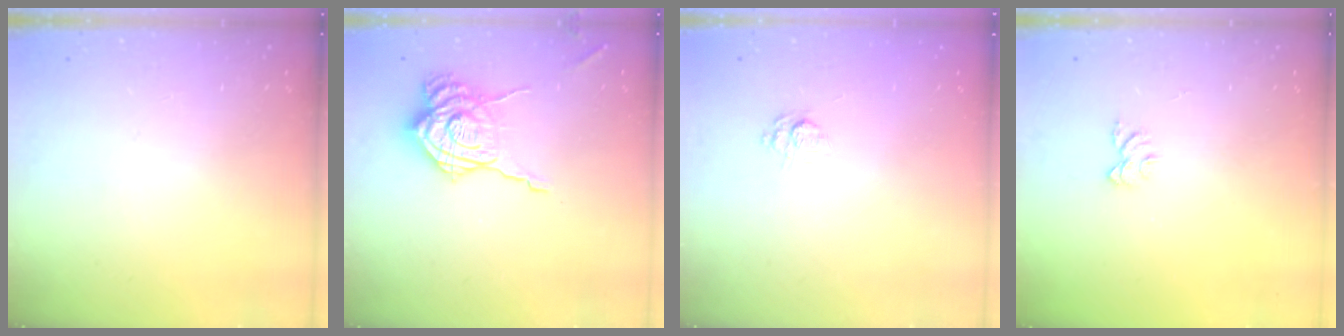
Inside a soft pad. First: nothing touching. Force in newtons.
{"total": 16.3, "press": 16.3, "slide": 1.1}
{"total": 8.1, "press": 7.9, "slide": 1.4}
{"total": 5.4, "press": 5.4, "slide": 0.5}